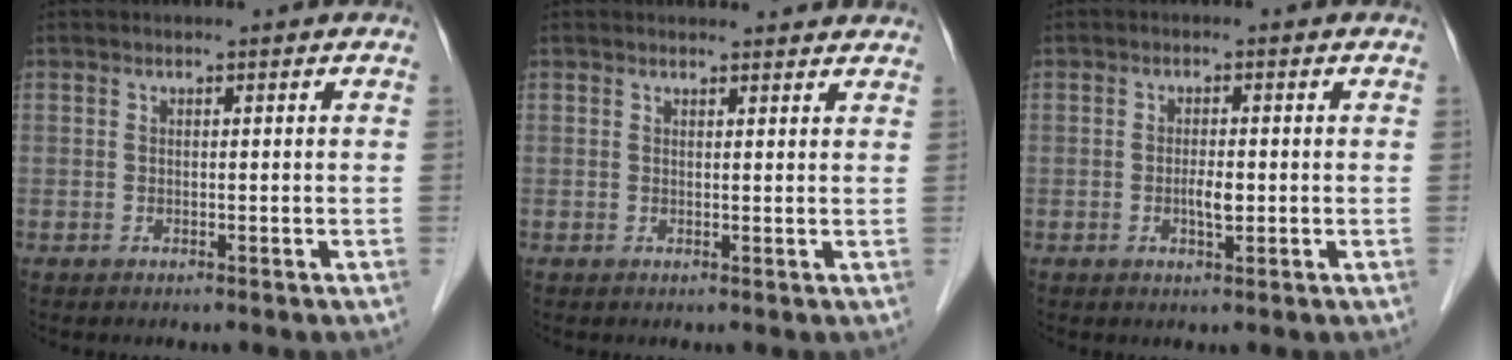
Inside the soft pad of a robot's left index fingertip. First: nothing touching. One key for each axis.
{"total": 6.4, "fx": 6.1, "fy": 1.1, "fz": 1.3, "tx": -0.007, "ty": 0.010, "tz": 0.054}
{"total": 2.3, "fx": -0.5, "fy": 0.7, "fz": 2.2, "tx": -0.041, "ty": -0.001, "tz": -0.008}